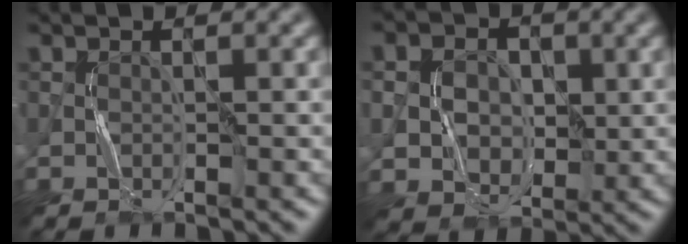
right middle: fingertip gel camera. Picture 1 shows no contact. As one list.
[{"total": 6.2, "force": [0.7, 5.1, 3.5], "torque": [-0.063, 0.019, 0.003]}]